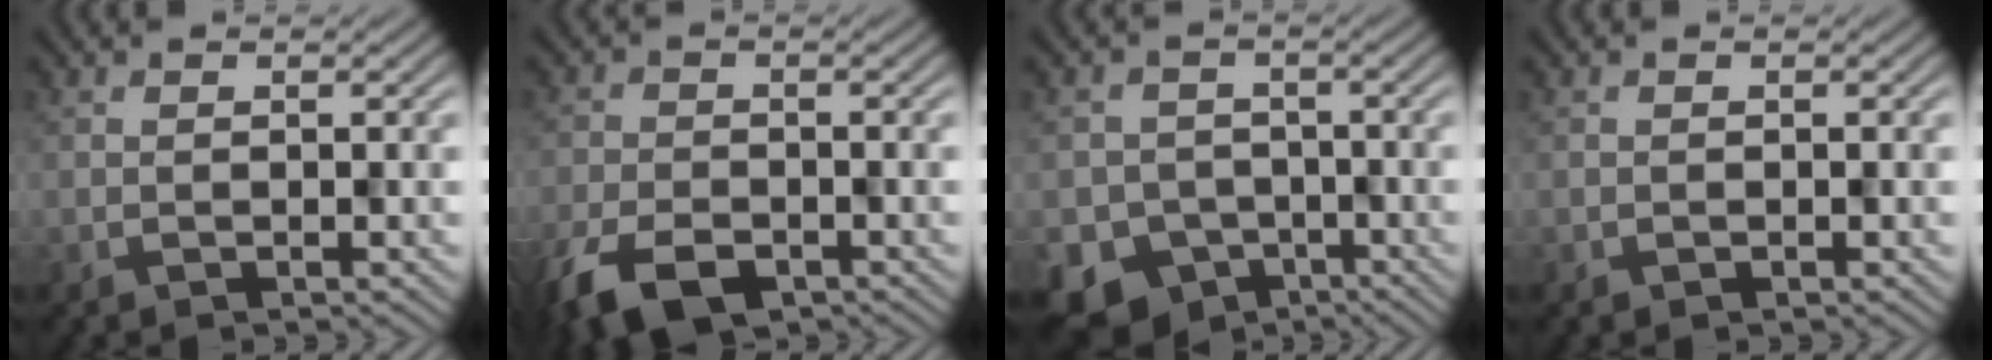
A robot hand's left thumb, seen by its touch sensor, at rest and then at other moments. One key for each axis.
{"total": 7.7, "fx": -5.2, "fy": 3.7, "fz": 4.4, "tx": -0.087, "ty": -0.017, "tz": -0.094}
{"total": 9.4, "fx": -5.6, "fy": 7.3, "fz": 2.0, "tx": -0.049, "ty": -0.033, "tz": -0.091}
{"total": 0.0}